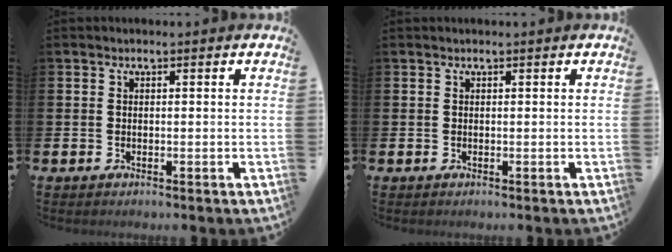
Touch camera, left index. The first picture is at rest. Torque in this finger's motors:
{"motor_torque": [0.27, -0.48, 0.02, 0.00]}